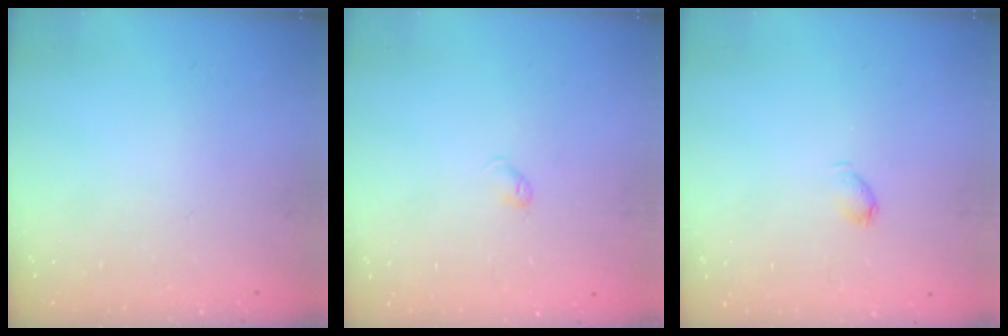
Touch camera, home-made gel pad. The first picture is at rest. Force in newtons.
{"total": 3.0, "press": 2.9, "slide": 0.6}
{"total": 3.1, "press": 3.1, "slide": 0.5}